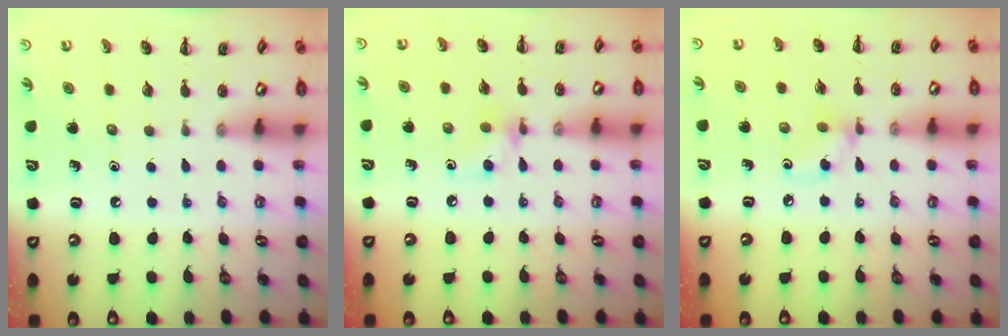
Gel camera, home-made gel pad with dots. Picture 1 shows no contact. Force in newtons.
{"total": 6.0, "press": 5.9, "slide": 0.8}
{"total": 4.3, "press": 4.3, "slide": 0.7}